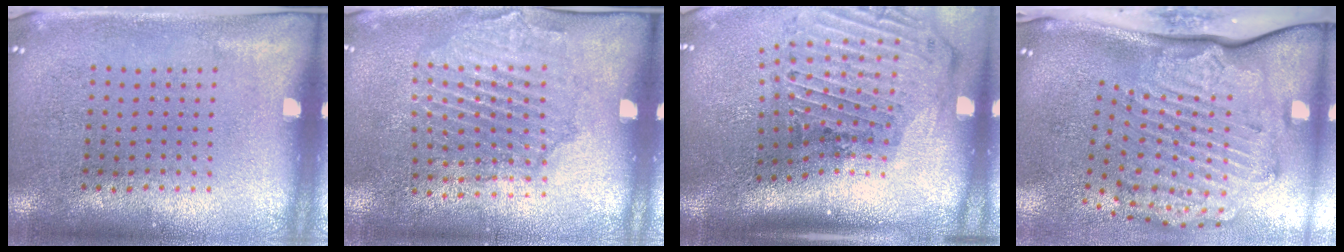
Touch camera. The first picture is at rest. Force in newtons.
{"total": 1.5, "press": 1.5, "slide": 0.4}
{"total": 3.1, "press": 2.1, "slide": 2.3}
{"total": 3.5, "press": 2.4, "slide": 2.5}